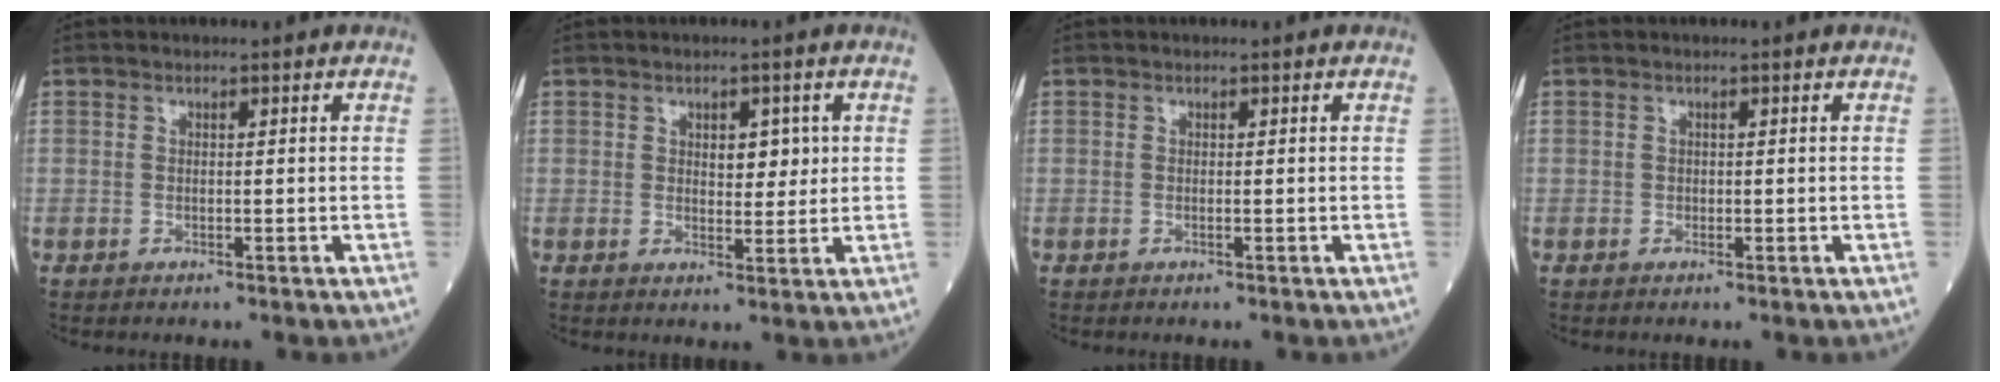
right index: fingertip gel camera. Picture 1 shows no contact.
{"total": 3.5, "force": [1.1, 1.9, 2.8], "torque": [-0.034, 0.000, 0.015]}
{"total": 0.0}
{"total": 0.0}